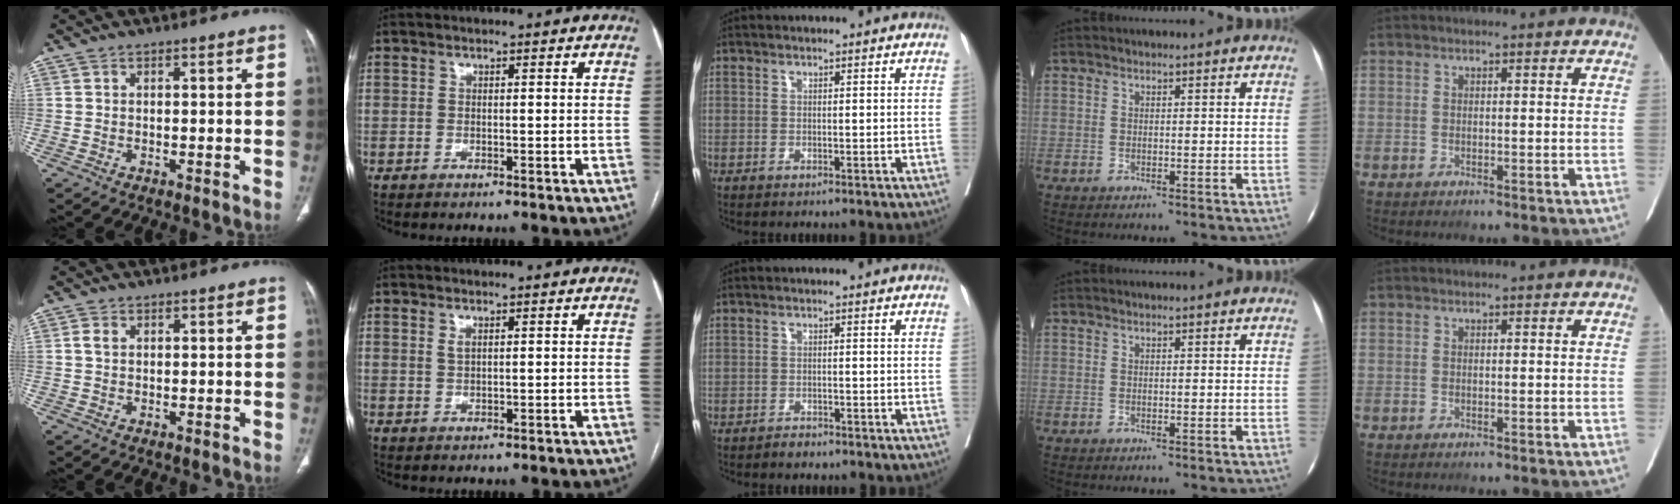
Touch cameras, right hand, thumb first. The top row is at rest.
{"thumb": {"total": 1.6, "force": [0.5, 1.2, 1.0], "torque": [-0.023, 0.003, 0.010]}, "index": {"total": 1.0, "force": [0.6, 0.3, 0.7], "torque": [-0.015, -0.001, 0.012]}, "middle": {"total": 1.1, "force": [-1.0, 0.3, 0.2], "torque": [-0.008, -0.001, -0.017]}}